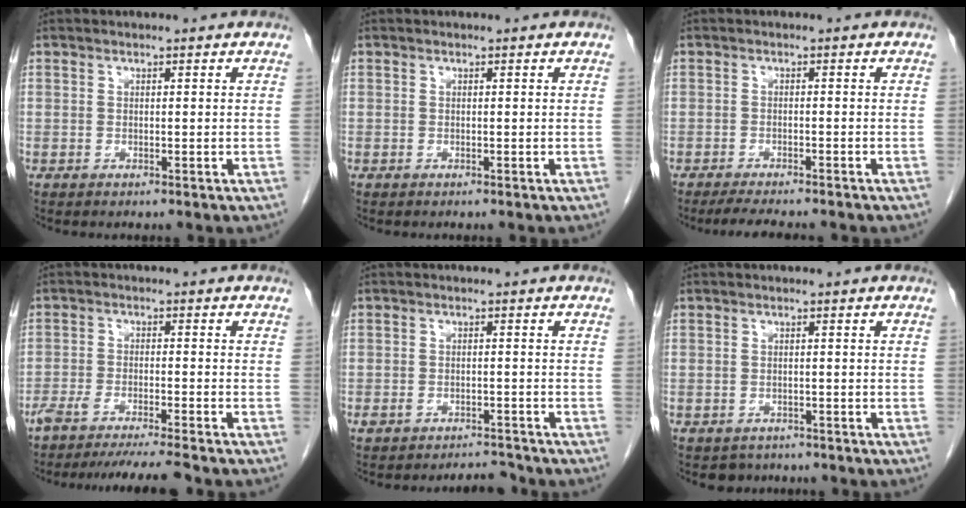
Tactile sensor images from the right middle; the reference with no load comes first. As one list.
[{"total": 0.0}, {"total": 6.3, "force": [-5.5, 0.9, 3.0], "torque": [-0.044, -0.012, -0.082]}, {"total": 9.3, "force": [-8.3, -1.0, 4.1], "torque": [-0.037, -0.021, -0.129]}, {"total": 2.6, "force": [-2.5, 0.8, 0.6], "torque": [-0.012, 0.004, -0.034]}, {"total": 2.5, "force": [-2.0, 1.5, -0.1], "torque": [-0.004, 0.003, -0.028]}]